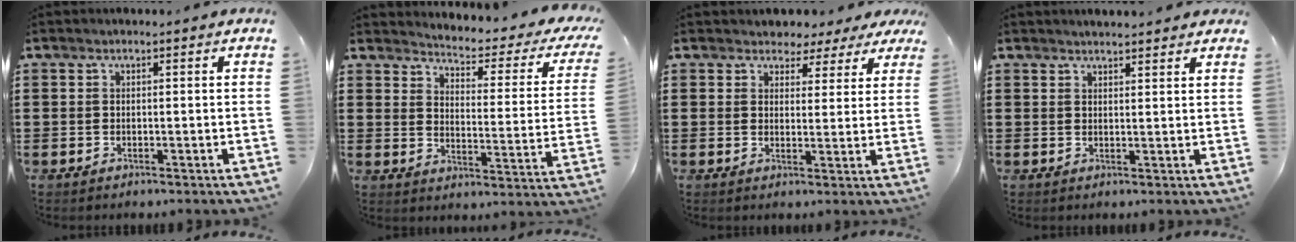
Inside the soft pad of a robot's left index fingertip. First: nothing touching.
{"total": 2.9, "force": [2.6, 0.1, 1.3], "torque": [-0.037, -0.031, 0.032]}
{"total": 3.2, "force": [2.6, 1.9, 0.2], "torque": [-0.020, -0.001, 0.047]}
{"total": 1.9, "force": [1.9, 0.1, 0.1], "torque": [-0.006, 0.003, 0.036]}